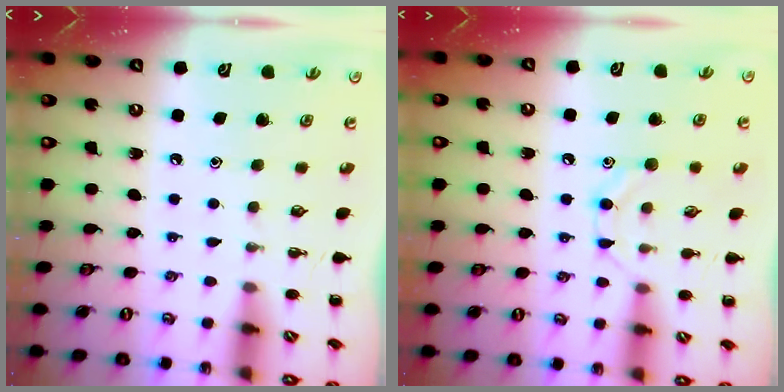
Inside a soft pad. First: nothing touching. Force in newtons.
{"total": 7.5, "press": 7.4, "slide": 1.3}